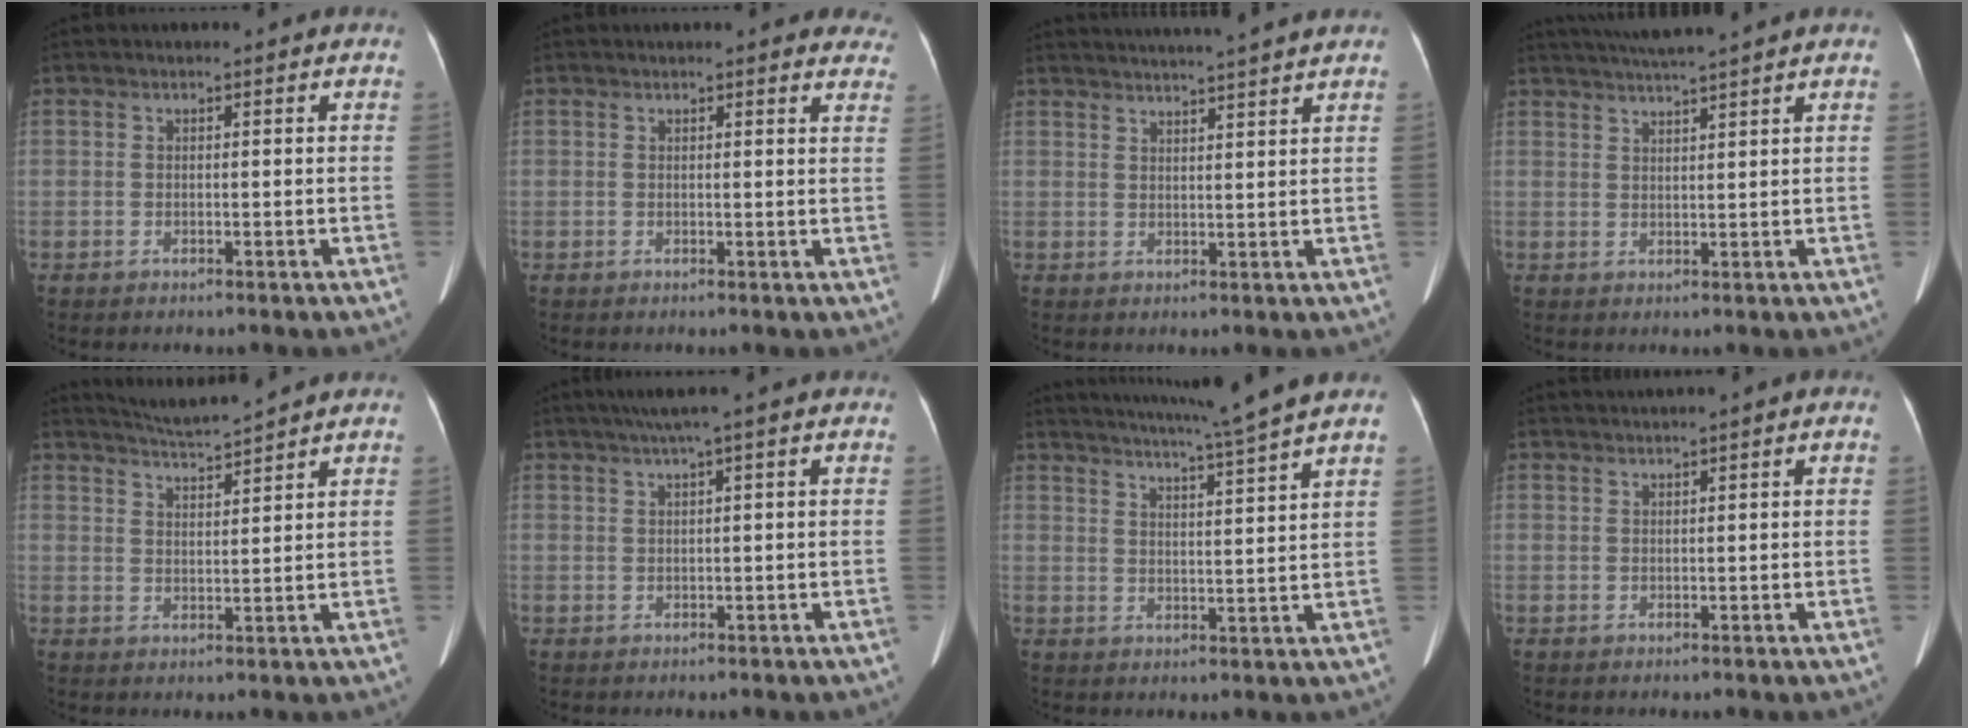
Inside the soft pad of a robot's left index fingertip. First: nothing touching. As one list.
[{"total": 11.6, "force": [10.7, 2.7, 3.5], "torque": [-0.007, 0.002, 0.098]}, {"total": 11.9, "force": [11.0, -1.0, 4.3], "torque": [-0.072, 0.010, 0.144]}, {"total": 7.1, "force": [6.3, -1.4, 3.0], "torque": [-0.051, 0.015, 0.098]}, {"total": 5.0, "force": [4.8, -1.3, 0.7], "torque": [-0.020, -0.003, 0.089]}, {"total": 3.0, "force": [1.7, -0.7, 2.4], "torque": [-0.050, 0.010, 0.036]}, {"total": 10.6, "force": [9.0, -2.6, 4.9], "torque": [-0.087, -0.022, 0.129]}, {"total": 1.9, "force": [1.4, -0.3, 1.3], "torque": [-0.026, 0.020, 0.027]}]